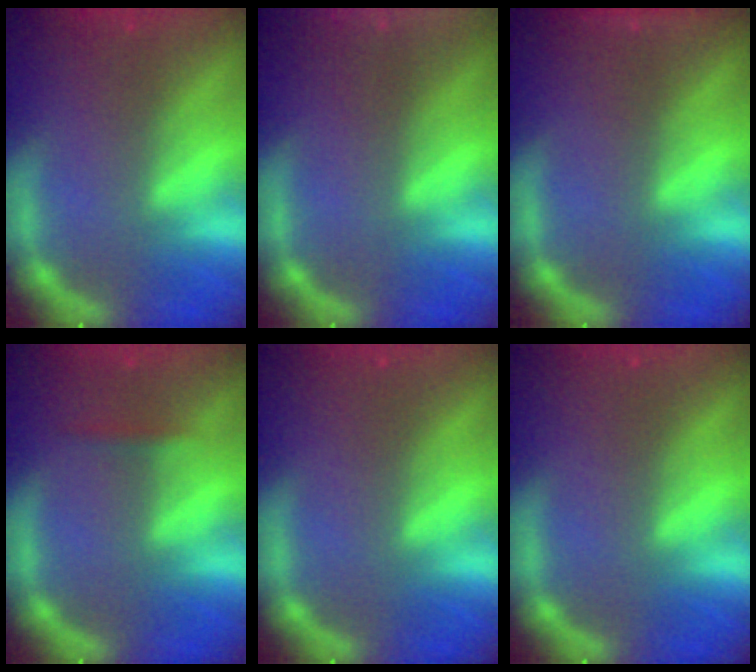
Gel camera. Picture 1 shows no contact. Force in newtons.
{"total": 10.1}
{"total": 0.9}
{"total": 0.9}
{"total": 0.0}
{"total": 0.0}